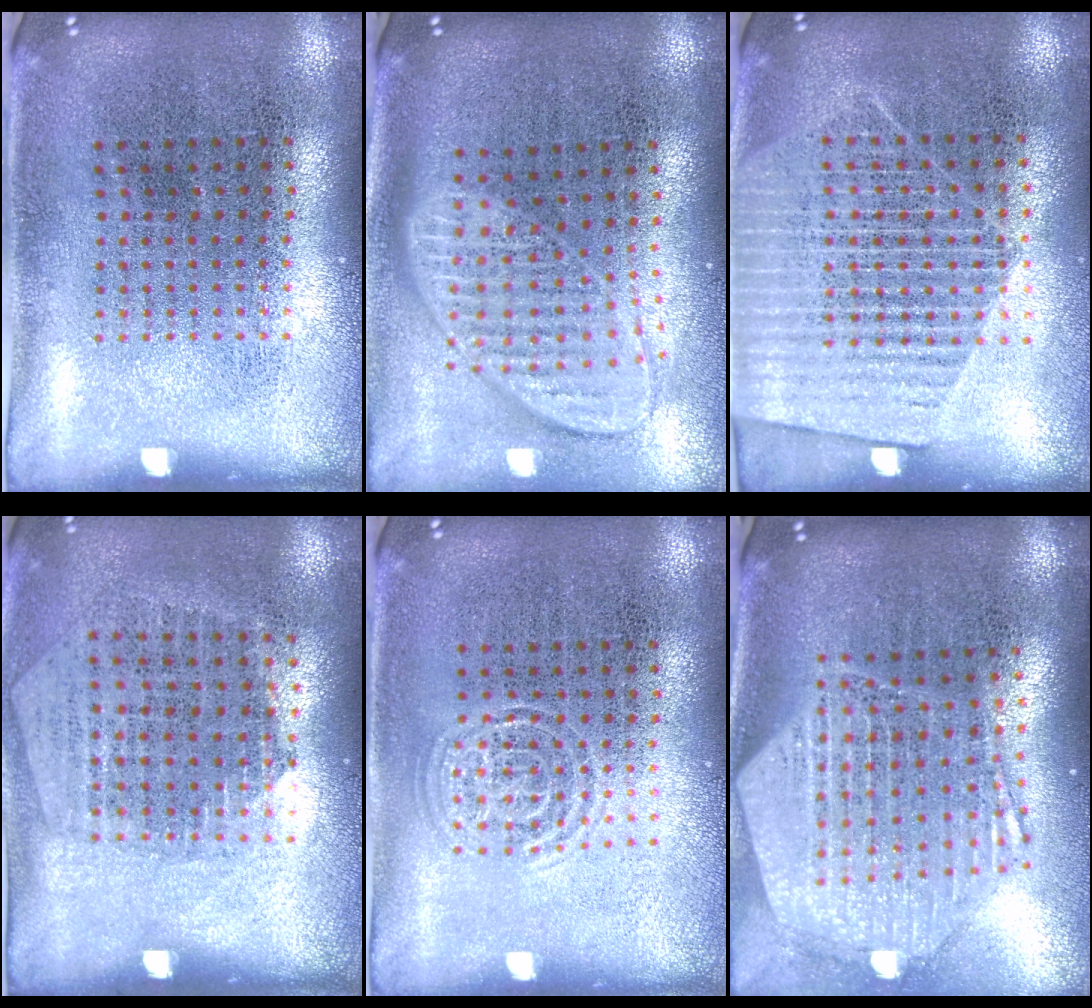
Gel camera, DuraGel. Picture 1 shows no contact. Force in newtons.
{"total": 1.9, "press": 1.5, "slide": 1.2}
{"total": 1.7, "press": 1.5, "slide": 0.8}
{"total": 1.3, "press": 1.2, "slide": 0.5}
{"total": 1.6, "press": 1.5, "slide": 0.2}
{"total": 2.8, "press": 2.3, "slide": 1.7}